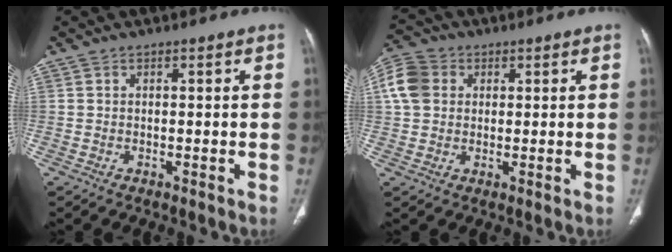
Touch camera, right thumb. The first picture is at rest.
{"total": 7.8, "force": [1.8, 6.4, 4.2], "torque": [-0.080, 0.013, 0.029]}